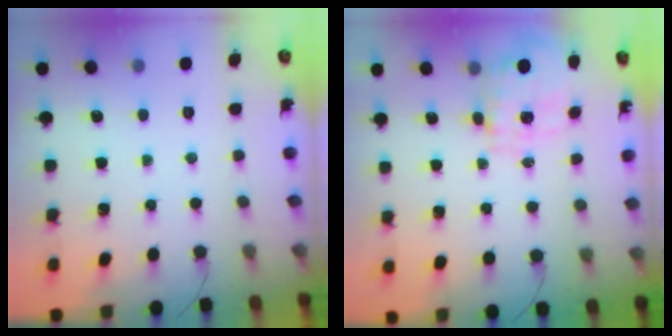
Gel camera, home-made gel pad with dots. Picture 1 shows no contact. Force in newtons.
{"total": 3.5, "press": 3.3, "slide": 1.0}